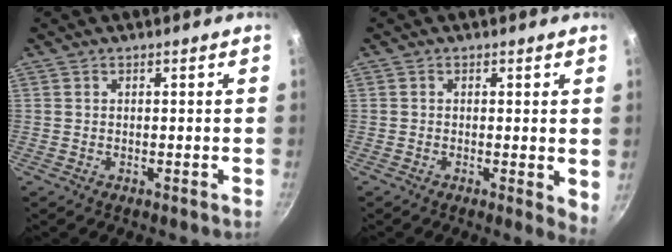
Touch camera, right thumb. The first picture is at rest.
{"total": 3.3, "force": [0.2, 1.2, 3.1], "torque": [-0.035, -0.009, 0.000]}